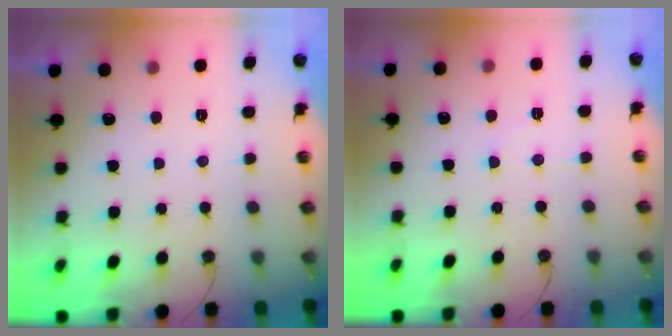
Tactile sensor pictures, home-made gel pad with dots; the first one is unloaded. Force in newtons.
{"total": 4.8, "press": 4.8, "slide": 0.6}